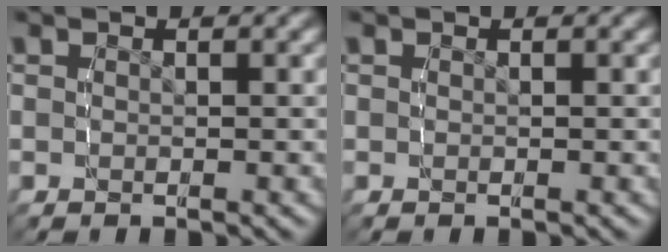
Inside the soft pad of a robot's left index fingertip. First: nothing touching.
{"total": 0.0}